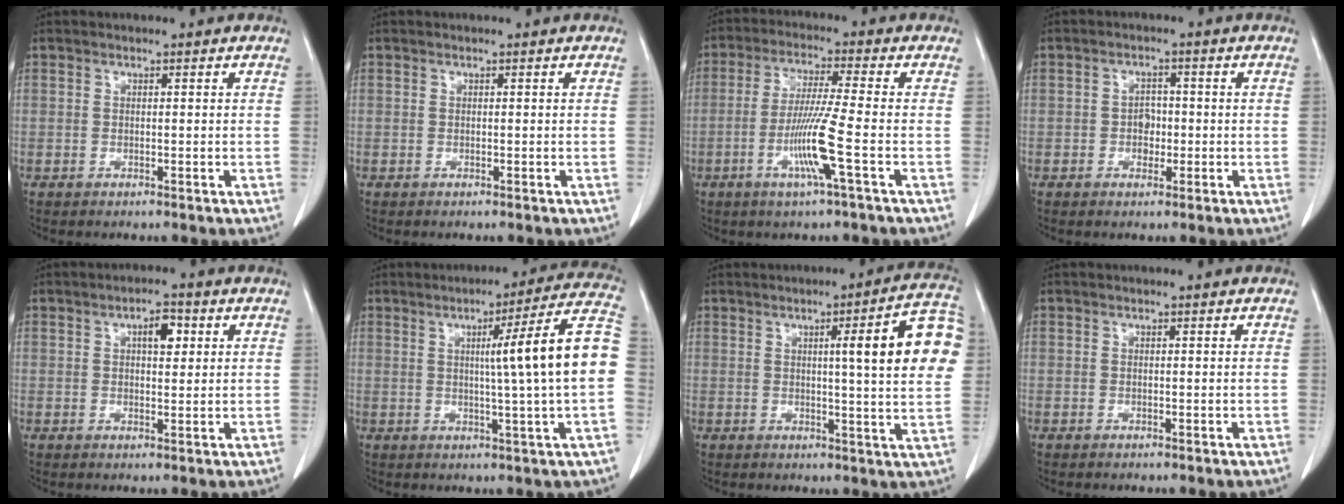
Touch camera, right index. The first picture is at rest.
{"total": 0.0}
{"total": 8.7, "force": [-2.9, -1.2, 8.1], "torque": [-0.159, -0.013, -0.059]}
{"total": 2.6, "force": [-0.5, 1.9, 1.6], "torque": [-0.019, 0.007, -0.009]}
{"total": 3.7, "force": [1.3, 1.5, 3.2], "torque": [-0.051, 0.006, 0.017]}
{"total": 13.9, "force": [0.9, -1.9, 13.7], "torque": [-0.185, 0.012, 0.008]}
{"total": 12.1, "force": [2.5, 0.7, 11.8], "torque": [-0.145, 0.014, 0.025]}
{"total": 0.0}